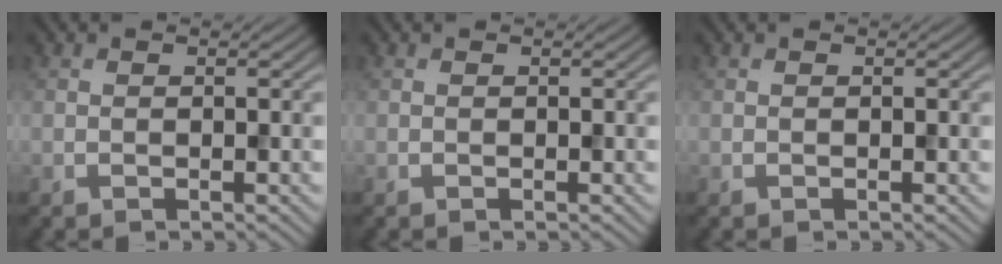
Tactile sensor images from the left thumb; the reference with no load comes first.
{"total": 0.0}
{"total": 0.0}